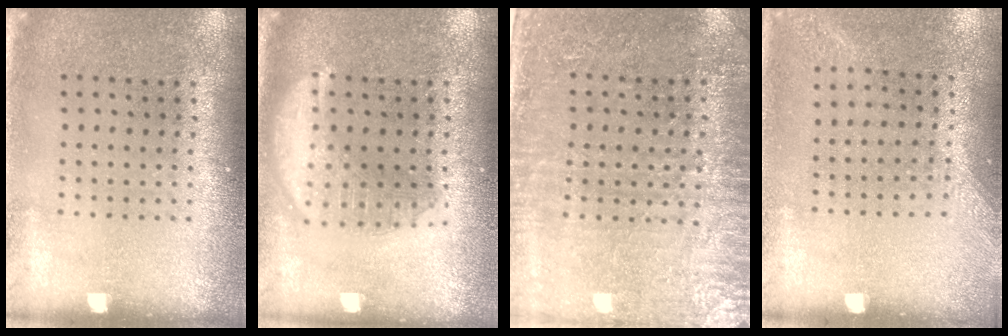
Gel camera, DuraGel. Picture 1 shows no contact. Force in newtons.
{"total": 3.1, "press": 3.1, "slide": 0.3}
{"total": 3.5, "press": 3.1, "slide": 1.7}
{"total": 1.3, "press": 1.0, "slide": 0.9}